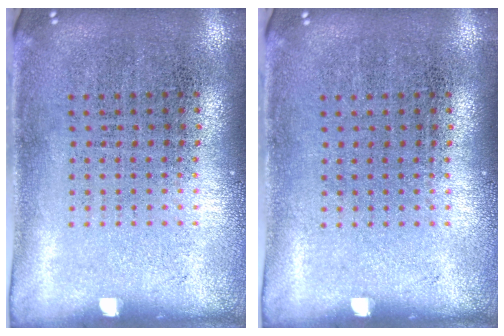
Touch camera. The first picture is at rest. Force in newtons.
{"total": 0.0}